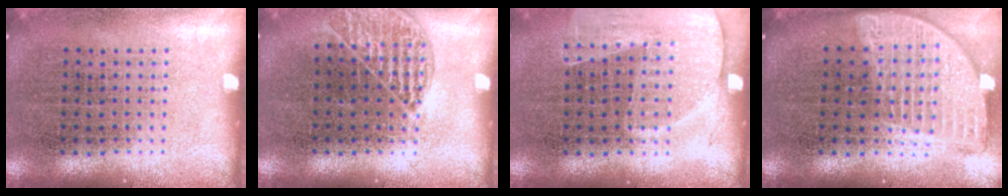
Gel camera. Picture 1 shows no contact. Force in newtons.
{"total": 1.0, "press": 1.0, "slide": 0.3}
{"total": 1.4, "press": 1.3, "slide": 0.5}
{"total": 2.0, "press": 1.6, "slide": 1.2}